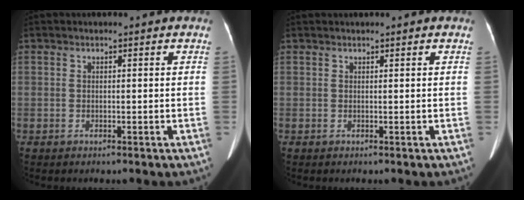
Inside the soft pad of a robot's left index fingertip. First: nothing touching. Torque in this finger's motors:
{"motor_torque": [1.03, -0.96, 0.35, 0.08]}